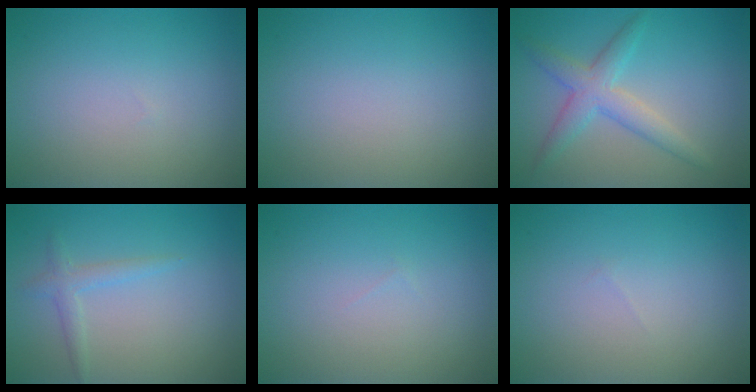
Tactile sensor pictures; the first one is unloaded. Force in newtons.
{"total": 0.0}
{"total": 3.6, "press": 3.6, "slide": 0.1}
{"total": 0.9, "press": 0.9, "slide": 0.1}
{"total": 0.0}
{"total": 0.0}